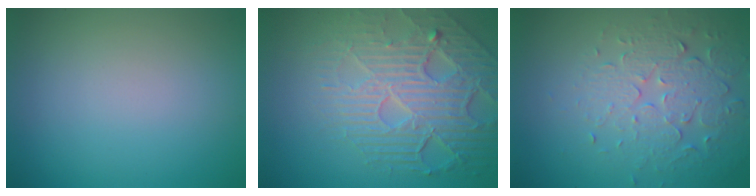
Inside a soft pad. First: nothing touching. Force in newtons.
{"total": 8.0, "press": 5.6, "slide": 5.7}
{"total": 5.4, "press": 3.6, "slide": 4.0}